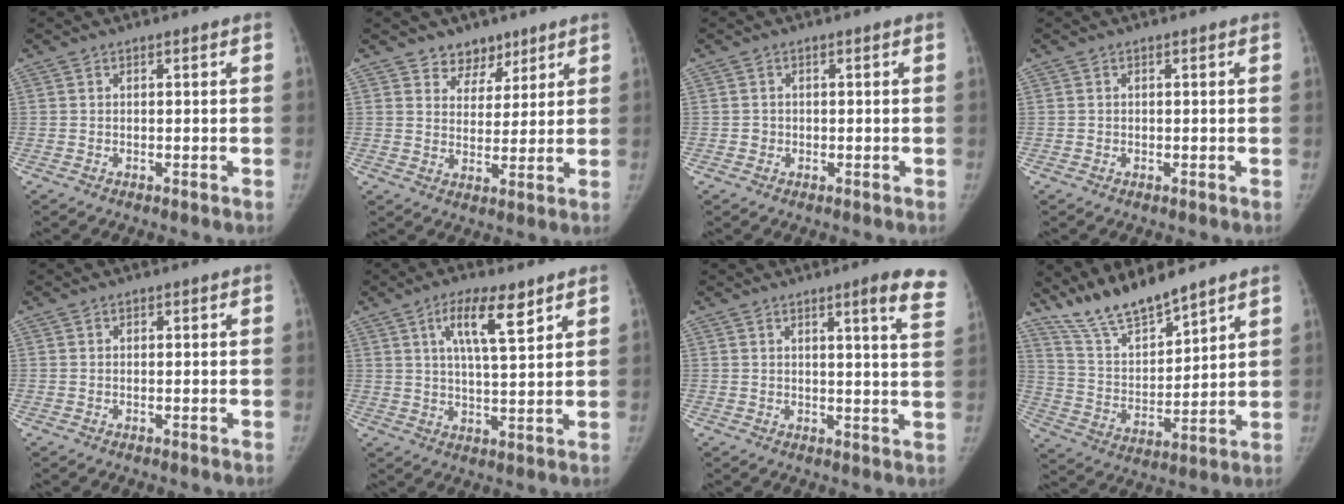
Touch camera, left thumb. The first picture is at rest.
{"total": 5.7, "force": [4.3, 3.7, 0.7], "torque": [0.024, -0.030, 0.071]}
{"total": 0.9, "force": [-0.1, 0.9, 0.1], "torque": [0.003, 0.003, -0.001]}
{"total": 0.0}
{"total": 0.0}
{"total": 8.8, "force": [4.8, 2.1, 7.1], "torque": [-0.118, -0.023, 0.085]}
{"total": 9.1, "force": [6.0, 0.3, 6.9], "torque": [-0.072, -0.026, 0.057]}
{"total": 12.5, "force": [11.0, 2.4, 5.4], "torque": [-0.083, -0.061, 0.216]}